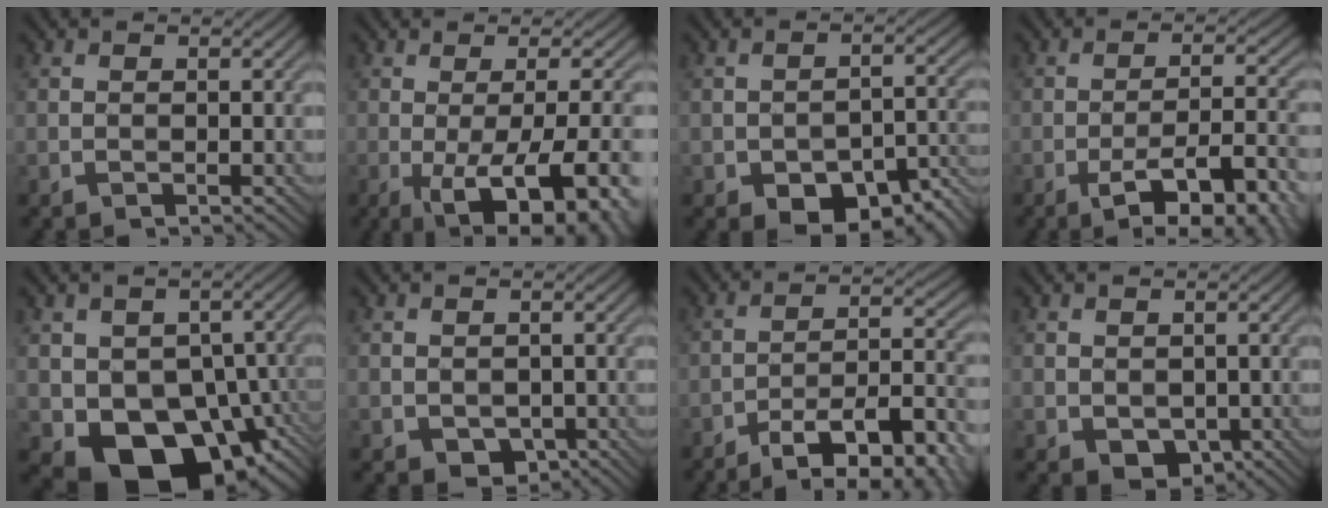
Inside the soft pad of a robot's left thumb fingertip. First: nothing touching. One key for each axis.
{"total": 13.6, "fx": -4.3, "fy": 4.0, "fz": 12.3, "tx": -0.150, "ty": -0.006, "tz": -0.048}
{"total": 9.9, "fx": -6.2, "fy": 5.1, "fz": 5.8, "tx": -0.080, "ty": -0.009, "tz": -0.088}
{"total": 12.8, "fx": -7.2, "fy": 3.5, "fz": 10.0, "tx": -0.146, "ty": 0.007, "tz": -0.100}
{"total": 12.5, "fx": -3.9, "fy": 8.7, "fz": 8.1, "tx": -0.124, "ty": -0.035, "tz": -0.054}
{"total": 2.7, "fx": -0.8, "fy": 2.1, "fz": 1.6, "tx": -0.034, "ty": -0.013, "tz": -0.010}
{"total": 15.7, "fx": -11.1, "fy": 4.8, "fz": 10.1, "tx": -0.144, "ty": -0.007, "tz": -0.157}
{"total": 3.2, "fx": -0.5, "fy": 2.4, "fz": 2.1, "tx": -0.044, "ty": -0.012, "tz": -0.003}